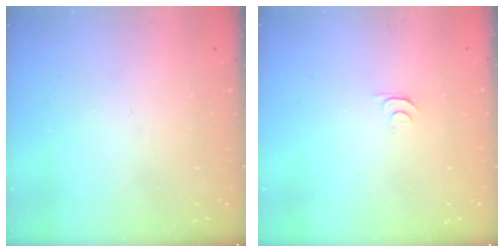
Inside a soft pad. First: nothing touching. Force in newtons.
{"total": 4.4, "press": 4.3, "slide": 0.6}